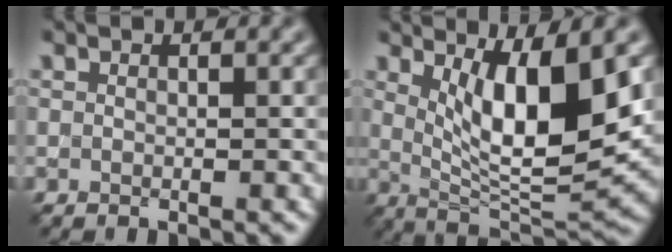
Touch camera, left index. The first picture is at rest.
{"total": 8.7, "force": [2.1, 2.5, 8.1], "torque": [-0.127, -0.025, 0.046]}